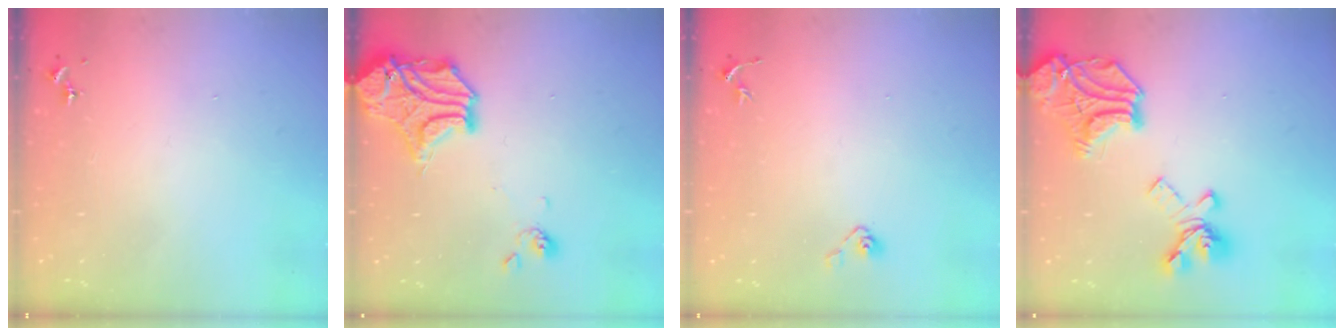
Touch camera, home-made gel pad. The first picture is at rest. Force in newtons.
{"total": 16.4, "press": 16.1, "slide": 3.1}
{"total": 4.1, "press": 3.9, "slide": 1.2}
{"total": 21.3, "press": 21.2, "slide": 1.6}